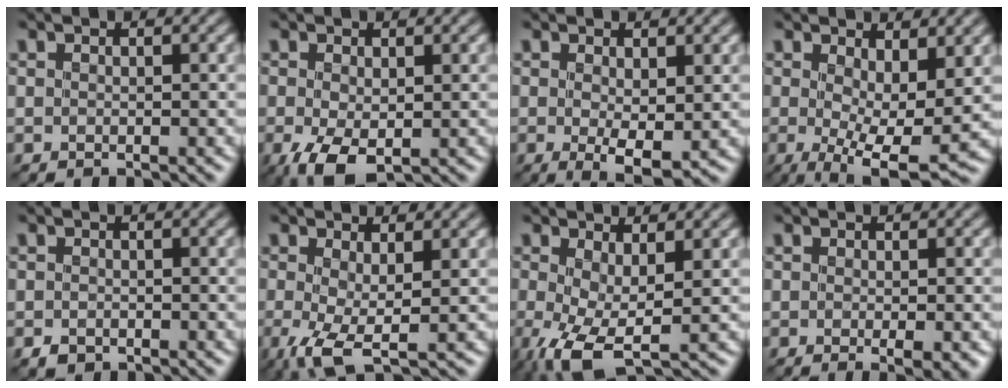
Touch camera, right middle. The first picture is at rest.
{"total": 3.9, "force": [-1.2, 2.0, 3.1], "torque": [-0.080, -0.014, -0.018]}
{"total": 2.9, "force": [0.2, 0.9, 2.8], "torque": [-0.049, -0.010, 0.006]}
{"total": 7.7, "force": [0.3, 2.6, 7.3], "torque": [-0.115, -0.019, 0.007]}
{"total": 1.0, "force": [-0.6, 0.8, 0.3], "torque": [-0.006, -0.007, -0.011]}
{"total": 4.0, "force": [-0.7, 1.1, 3.8], "torque": [-0.083, -0.010, -0.015]}
{"total": 5.1, "force": [-0.8, 1.8, 4.6], "torque": [-0.103, -0.008, -0.017]}
{"total": 2.0, "force": [-0.5, 0.2, 1.9], "torque": [-0.026, -0.004, -0.007]}